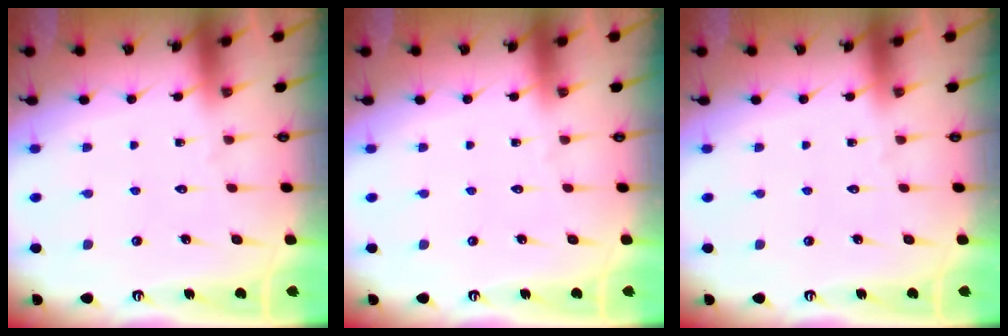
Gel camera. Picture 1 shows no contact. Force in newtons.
{"total": 0.0}
{"total": 0.0}